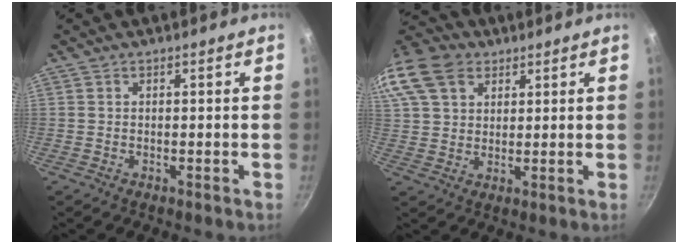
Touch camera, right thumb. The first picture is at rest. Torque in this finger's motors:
{"motor_torque": [1.04, 1.12, 0.25, -0.19, 0.14]}